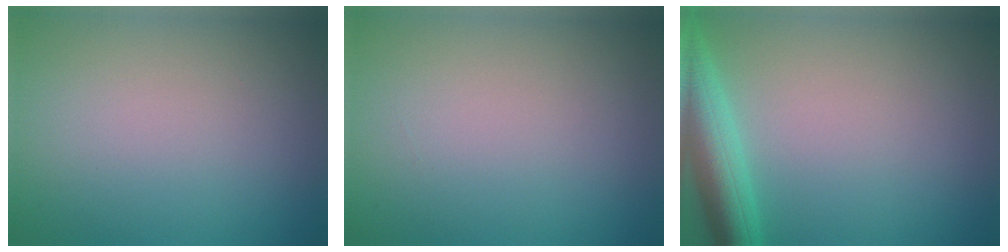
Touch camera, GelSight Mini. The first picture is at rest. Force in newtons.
{"total": 0.0}
{"total": 5.2, "press": 5.2, "slide": 0.3}